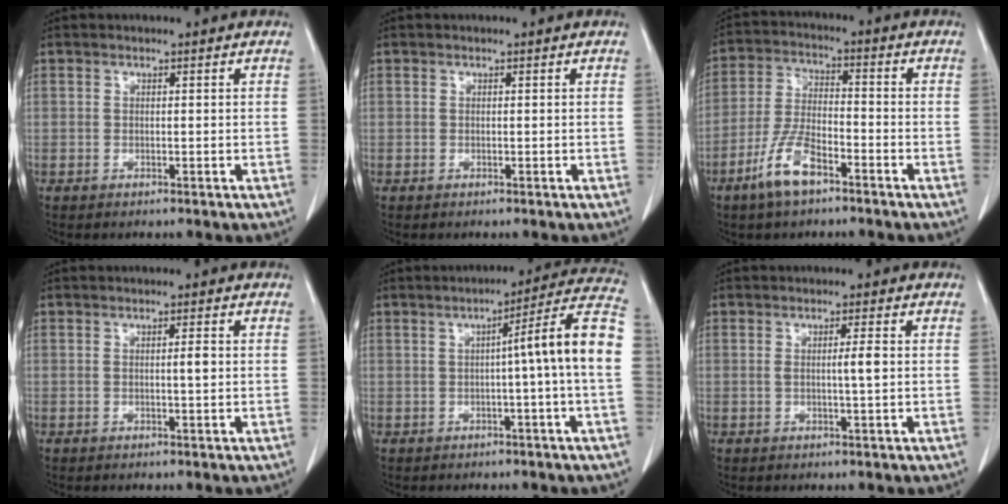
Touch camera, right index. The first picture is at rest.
{"total": 0.0}
{"total": 8.3, "force": [-5.2, 2.4, 6.0], "torque": [-0.131, -0.003, -0.101]}
{"total": 1.4, "force": [0.0, 0.0, 1.4], "torque": [-0.024, 0.001, -0.001]}
{"total": 11.0, "force": [-0.3, -1.6, 10.9], "torque": [-0.140, 0.018, -0.010]}
{"total": 2.4, "force": [0.0, -0.2, 2.3], "torque": [-0.040, -0.001, -0.001]}